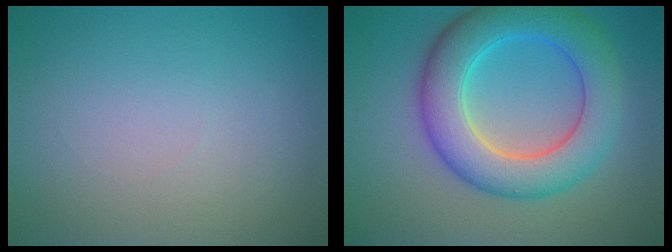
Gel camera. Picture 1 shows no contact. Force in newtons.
{"total": 8.3, "press": 8.3, "slide": 0.1}